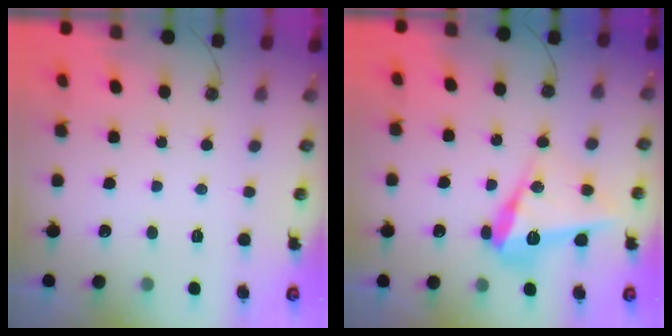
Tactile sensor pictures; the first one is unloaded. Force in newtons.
{"total": 15.1, "press": 15.1, "slide": 1.3}